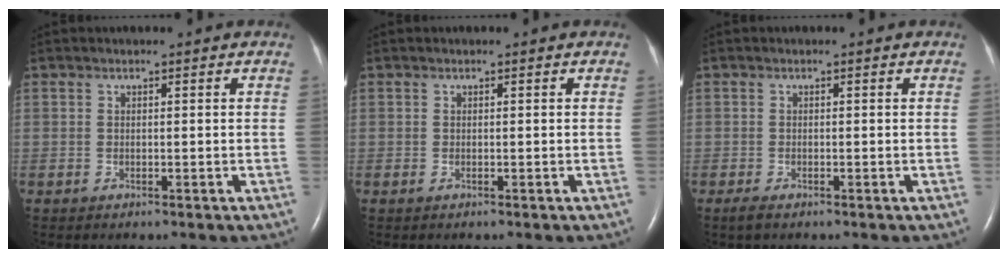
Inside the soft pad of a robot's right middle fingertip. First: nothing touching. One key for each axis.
{"total": 0.0}
{"total": 1.2, "fx": -0.8, "fy": 0.4, "fz": 0.8, "tx": -0.027, "ty": -0.005, "tz": -0.015}